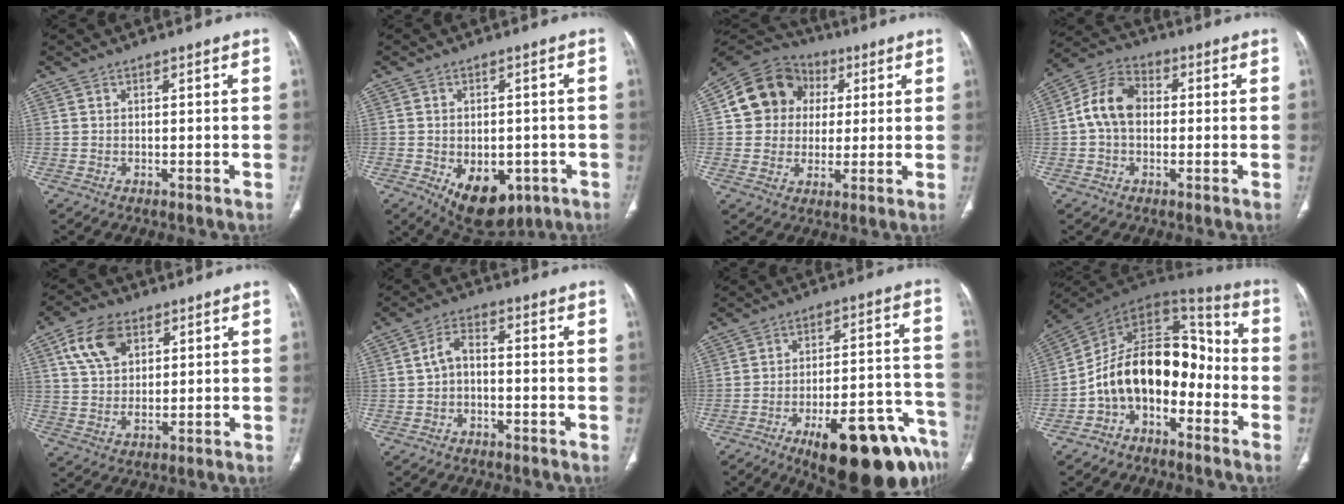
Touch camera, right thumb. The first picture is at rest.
{"total": 12.0, "force": [-4.8, 7.4, 8.1], "torque": [-0.095, 0.005, -0.050]}
{"total": 13.4, "force": [2.7, 11.9, 5.4], "torque": [-0.074, 0.013, 0.039]}
{"total": 9.3, "force": [0.1, 6.8, 6.4], "torque": [-0.110, 0.028, -0.010]}
{"total": 10.1, "force": [4.5, 6.4, 6.5], "torque": [-0.108, -0.008, 0.086]}
{"total": 4.2, "force": [-0.8, 2.6, 3.2], "torque": [-0.054, 0.021, -0.022]}
{"total": 23.1, "force": [-14.1, 7.0, 16.9], "torque": [-0.152, 0.083, -0.199]}
{"total": 16.7, "force": [-5.3, 10.7, 11.6], "torque": [-0.159, 0.103, -0.101]}